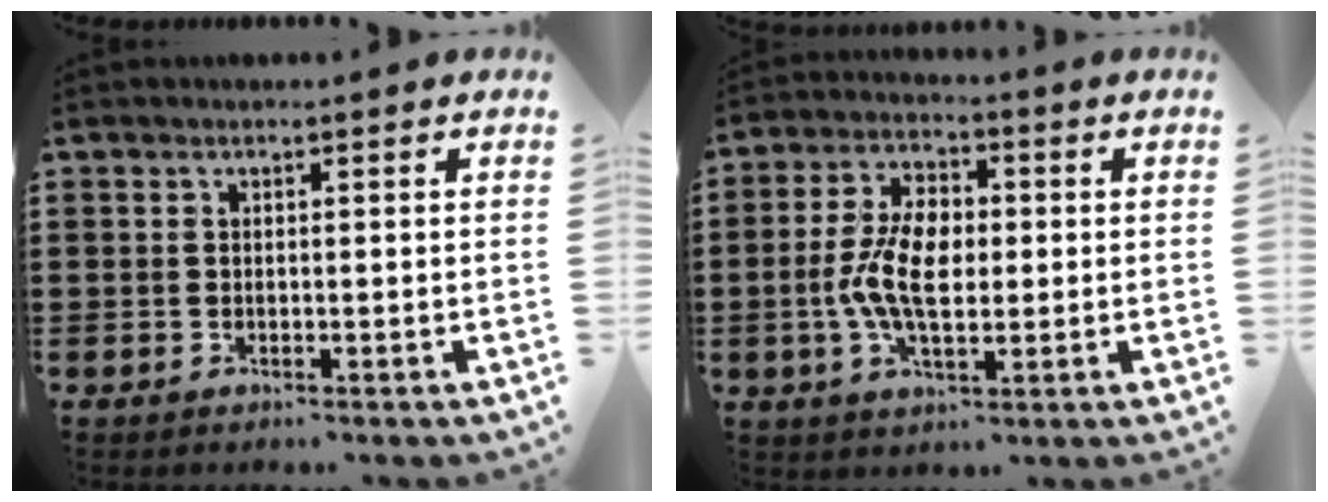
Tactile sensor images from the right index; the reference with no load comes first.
{"total": 8.3, "force": [-0.8, 4.5, 6.9], "torque": [-0.154, 0.004, -0.018]}